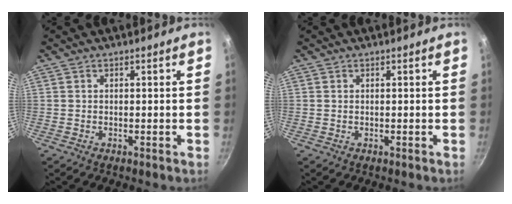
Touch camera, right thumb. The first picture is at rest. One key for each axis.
{"total": 0.0}